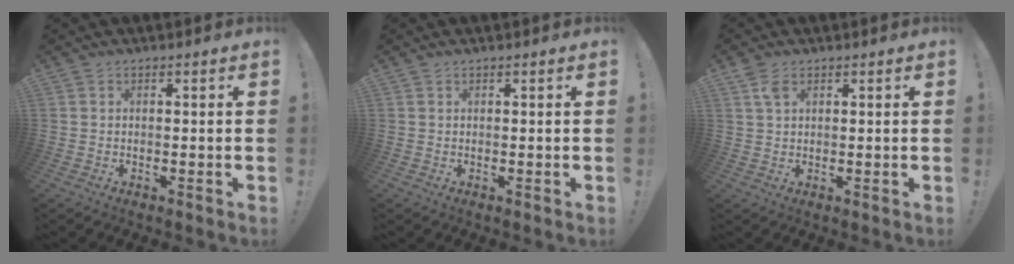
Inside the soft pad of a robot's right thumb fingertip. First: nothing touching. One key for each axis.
{"total": 0.0}
{"total": 3.9, "fx": 2.1, "fy": 2.0, "fz": 2.6, "tx": -0.047, "ty": -0.002, "tz": 0.039}